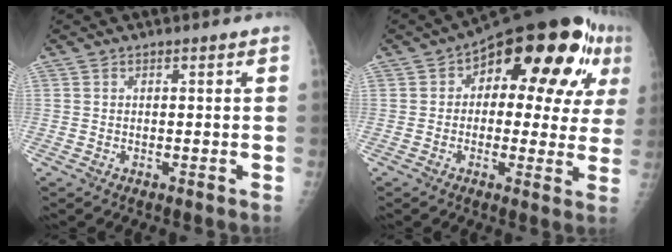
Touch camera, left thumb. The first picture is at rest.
{"total": 20.8, "force": [7.0, 10.2, 16.7], "torque": [-0.179, 0.018, 0.086]}